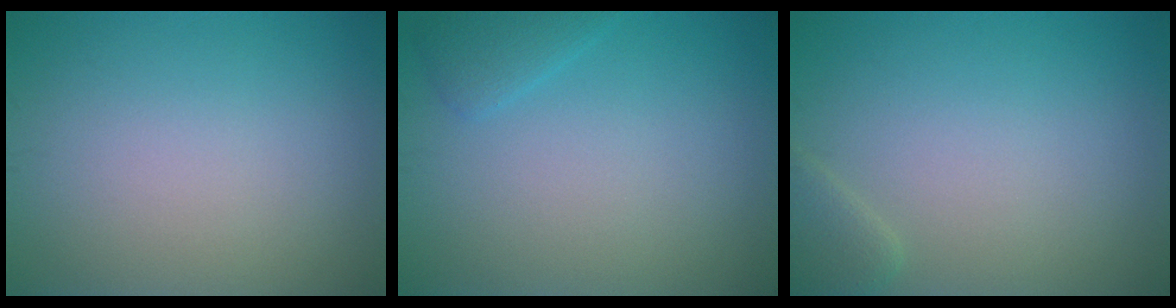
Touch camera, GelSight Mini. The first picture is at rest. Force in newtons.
{"total": 1.4, "press": 1.4, "slide": 0.1}
{"total": 1.6, "press": 1.6, "slide": 0.1}